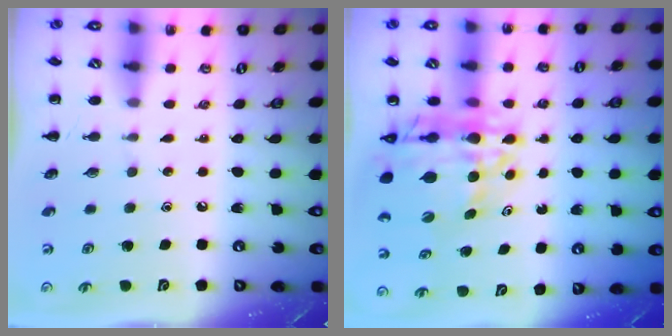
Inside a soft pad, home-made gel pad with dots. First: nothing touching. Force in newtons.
{"total": 15.1, "press": 14.5, "slide": 4.2}